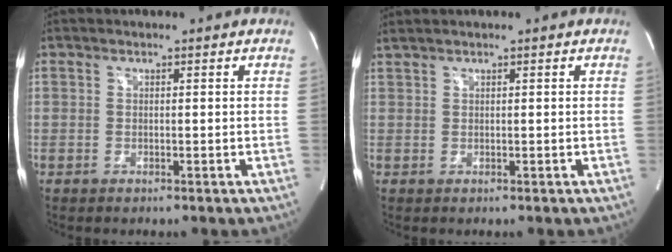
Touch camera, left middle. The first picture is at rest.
{"total": 1.0, "force": [0.9, -0.1, 0.4], "torque": [-0.016, 0.015, 0.027]}